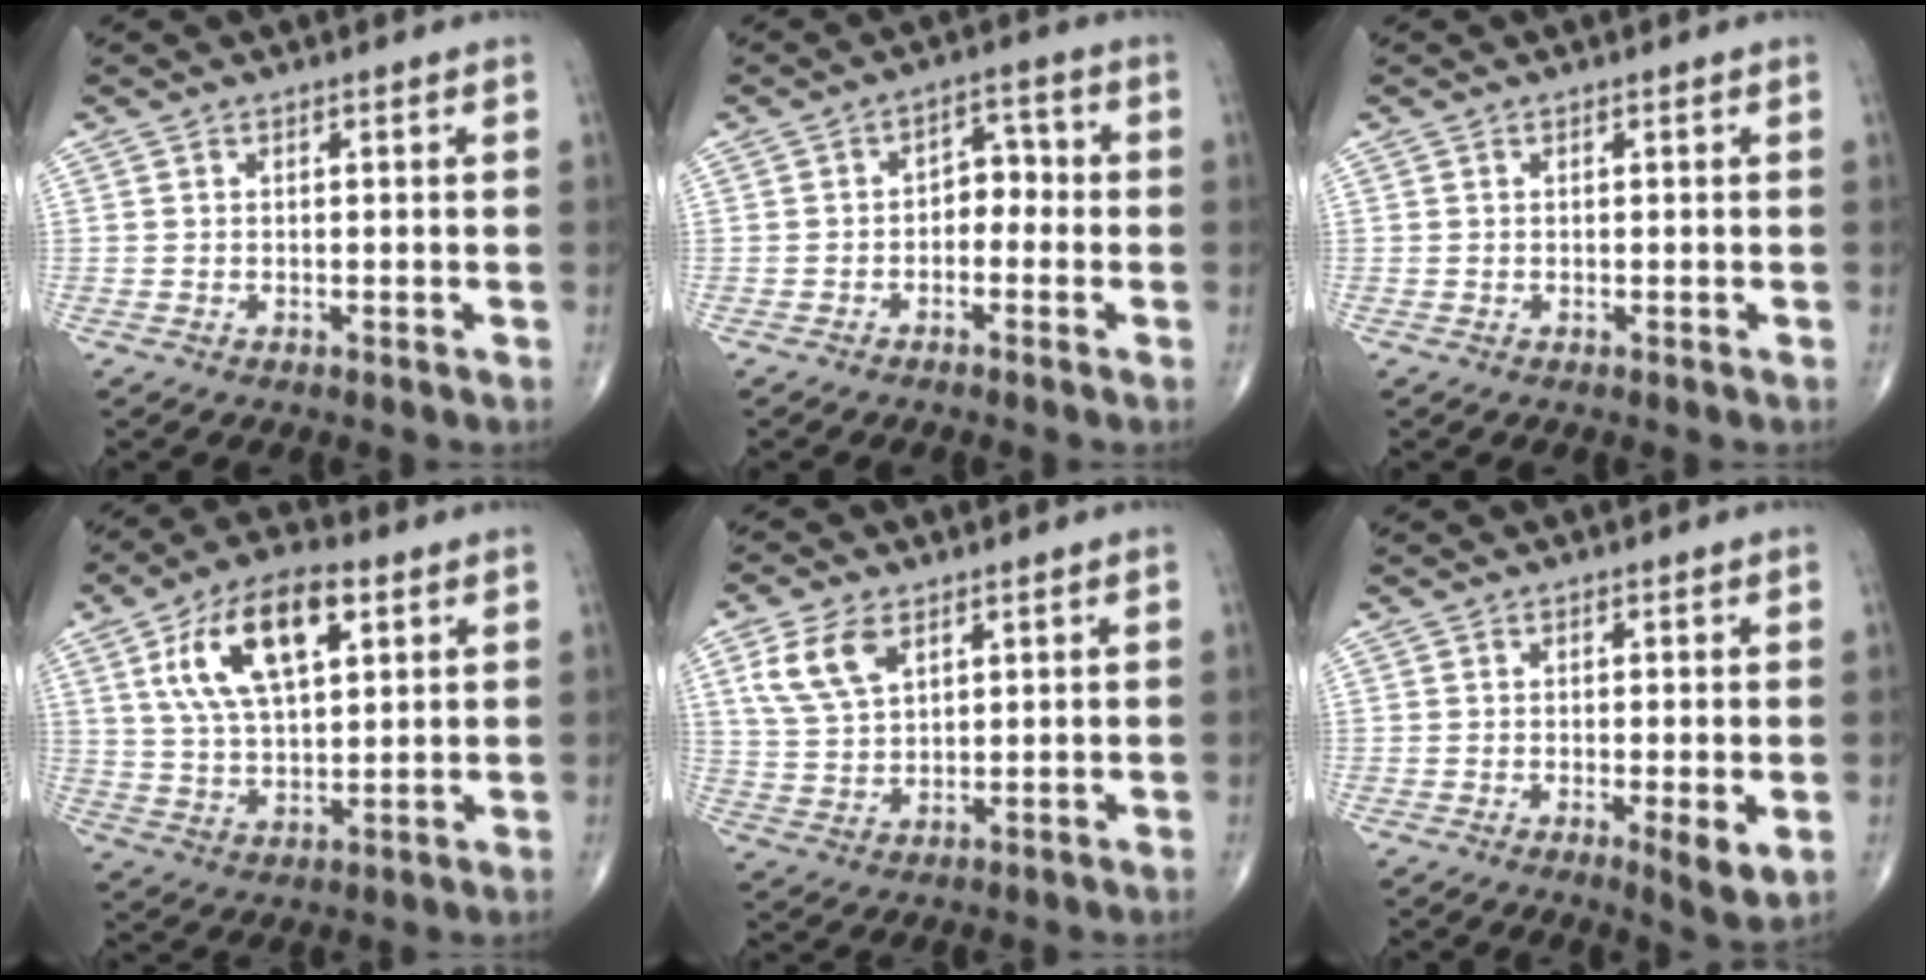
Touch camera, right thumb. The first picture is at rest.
{"total": 4.7, "force": [-1.0, 3.2, 3.2], "torque": [-0.023, 0.027, -0.026]}
{"total": 0.0}
{"total": 15.9, "force": [6.0, 7.5, 12.6], "torque": [-0.216, -0.004, 0.107]}
{"total": 8.6, "force": [4.0, 5.0, 5.8], "torque": [-0.110, -0.009, 0.084]}
{"total": 4.5, "force": [-0.8, 1.0, 4.4], "torque": [-0.073, -0.016, -0.015]}